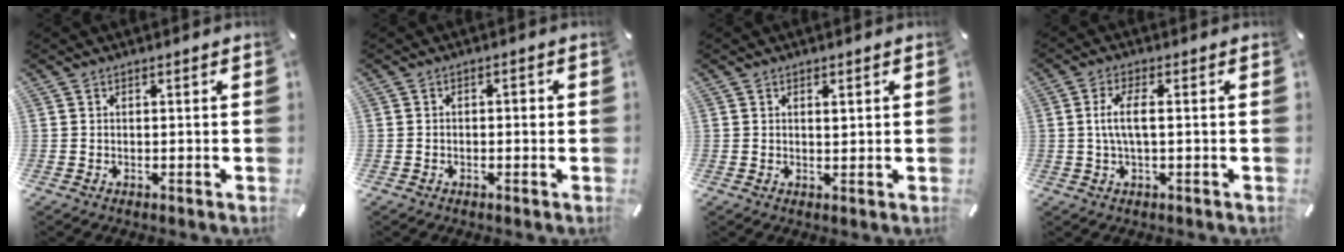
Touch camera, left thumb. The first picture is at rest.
{"total": 1.6, "force": [-0.5, 0.9, 1.3], "torque": [-0.026, 0.006, -0.012]}
{"total": 1.2, "force": [0.5, 0.6, 0.9], "torque": [-0.012, -0.002, 0.007]}
{"total": 6.0, "force": [0.3, 1.7, 5.8], "torque": [-0.121, -0.002, -0.001]}